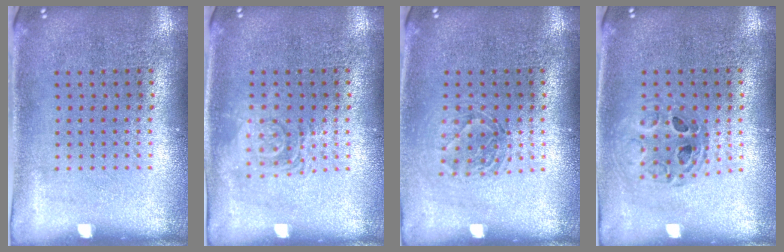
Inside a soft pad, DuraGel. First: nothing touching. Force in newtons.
{"total": 1.2, "press": 1.2, "slide": 0.2}
{"total": 1.4, "press": 1.2, "slide": 0.7}
{"total": 0.8, "press": 0.8, "slide": 0.1}